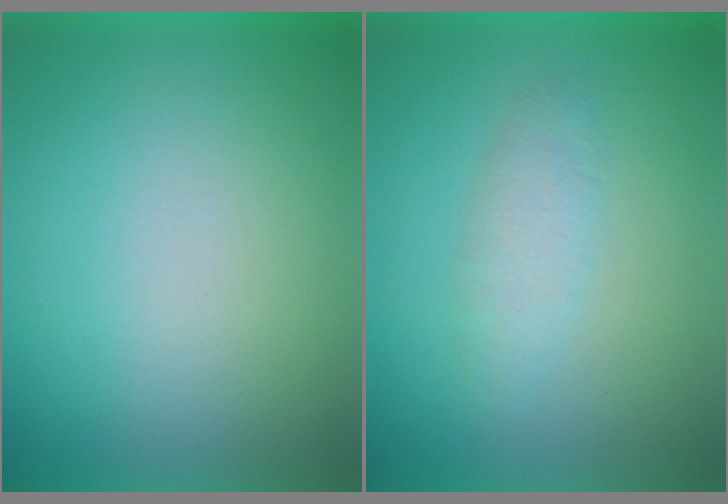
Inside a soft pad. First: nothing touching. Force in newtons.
{"total": 2.3}